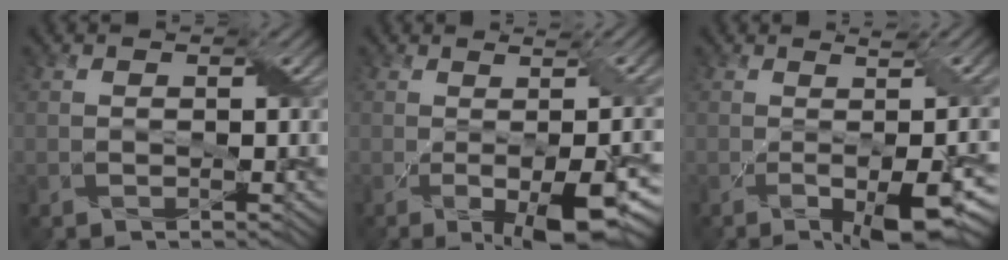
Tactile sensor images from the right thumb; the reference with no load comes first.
{"total": 10.5, "force": [-2.3, 2.8, 9.8], "torque": [-0.123, -0.003, -0.025]}
{"total": 9.3, "force": [-2.3, 2.4, 8.7], "torque": [-0.110, -0.004, -0.026]}